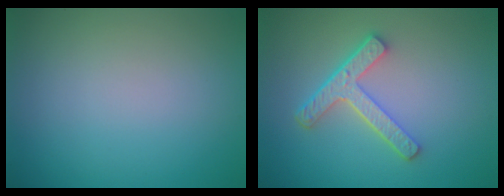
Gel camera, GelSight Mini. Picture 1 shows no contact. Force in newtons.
{"total": 4.2, "press": 3.2, "slide": 2.8}